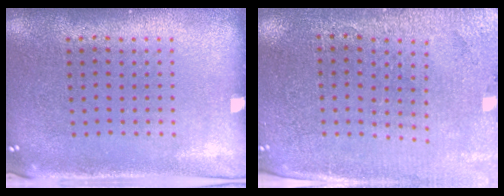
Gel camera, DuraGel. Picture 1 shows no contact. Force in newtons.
{"total": 2.8, "press": 2.7, "slide": 0.5}